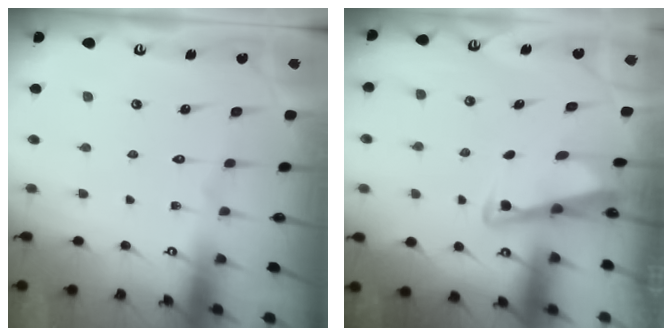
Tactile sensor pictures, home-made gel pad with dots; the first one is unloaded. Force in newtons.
{"total": 3.4, "press": 3.4, "slide": 0.4}